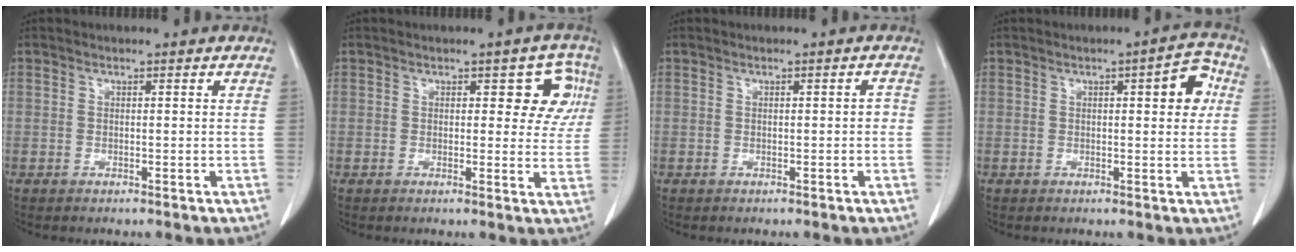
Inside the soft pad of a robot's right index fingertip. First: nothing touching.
{"total": 5.9, "force": [1.8, 3.4, 4.4], "torque": [-0.024, 0.018, 0.016]}
{"total": 0.9, "force": [-0.2, 0.4, 0.8], "torque": [-0.007, 0.003, -0.002]}
{"total": 5.2, "force": [1.3, 1.5, 4.9], "torque": [-0.058, 0.011, 0.011]}